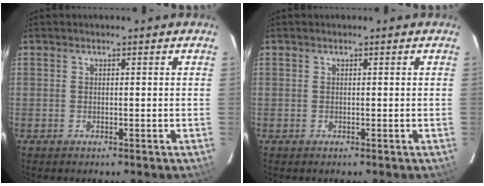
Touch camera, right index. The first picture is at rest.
{"total": 0.0}